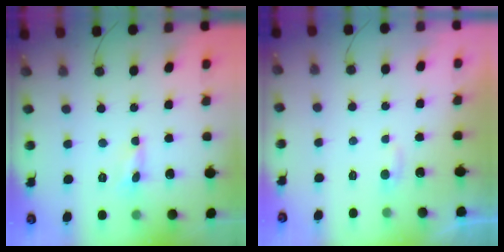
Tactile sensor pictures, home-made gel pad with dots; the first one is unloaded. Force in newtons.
{"total": 2.7, "press": 2.7, "slide": 0.2}